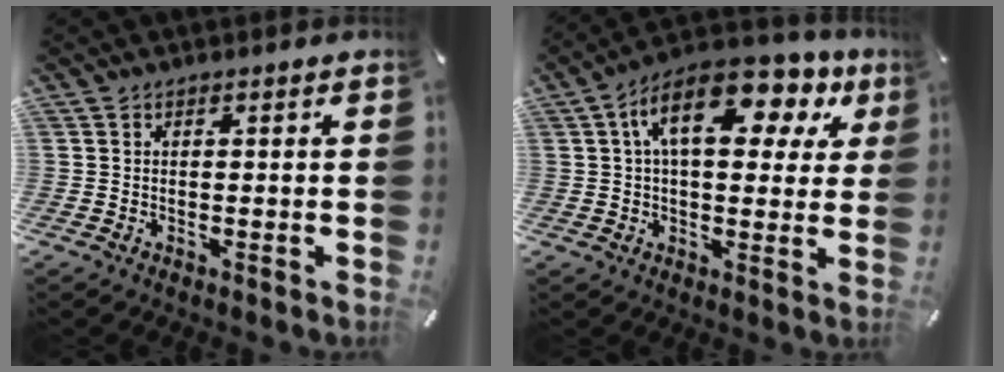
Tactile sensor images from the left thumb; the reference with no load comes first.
{"total": 16.0, "force": [6.8, 7.9, 12.1], "torque": [-0.197, -0.010, 0.113]}